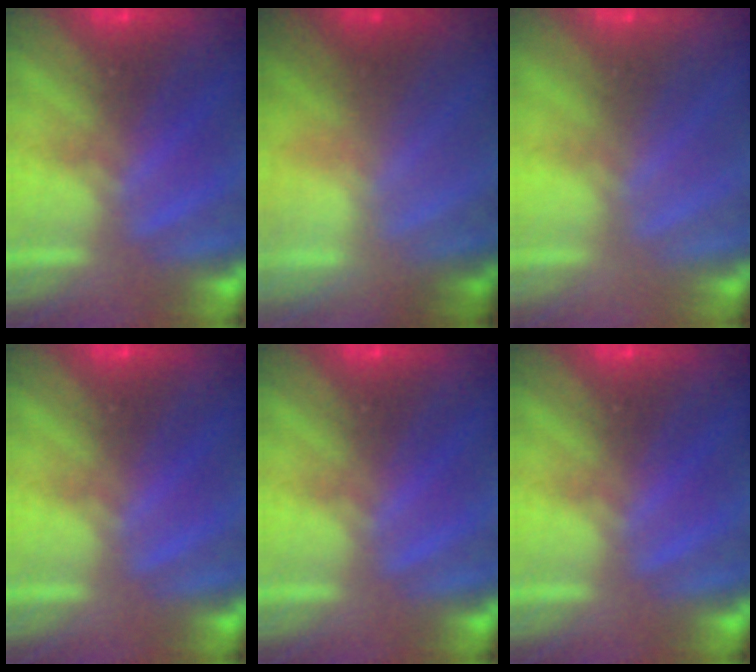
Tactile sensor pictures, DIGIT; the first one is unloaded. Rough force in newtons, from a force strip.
{"total": 2.4}
{"total": 3.3}
{"total": 0.0}
{"total": 0.0}
{"total": 0.0}